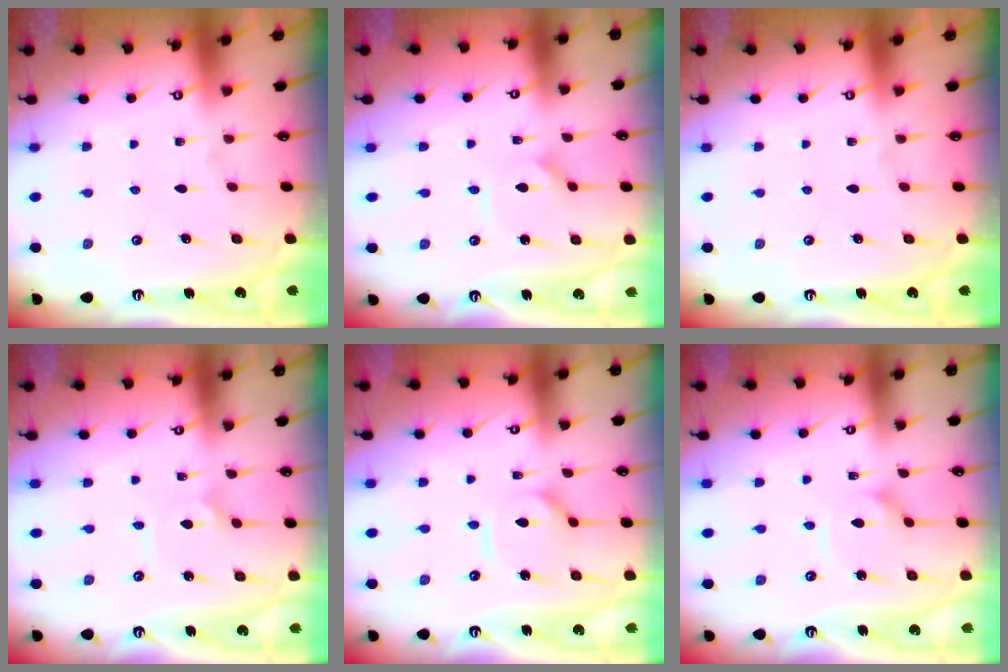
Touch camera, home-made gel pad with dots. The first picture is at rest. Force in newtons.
{"total": 1.5, "press": 1.5, "slide": 0.0}
{"total": 0.0}
{"total": 1.6, "press": 1.5, "slide": 0.2}
{"total": 8.0, "press": 8.0, "slide": 0.7}
{"total": 2.0, "press": 2.0, "slide": 0.3}